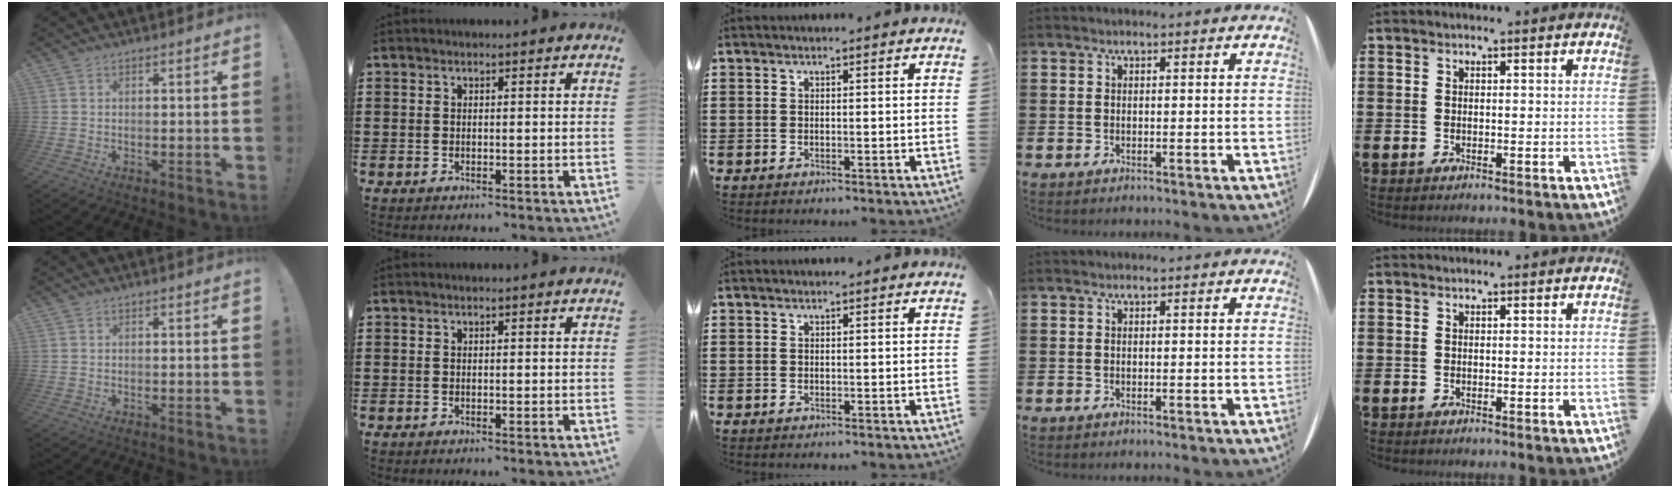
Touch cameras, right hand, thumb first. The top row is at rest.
{}